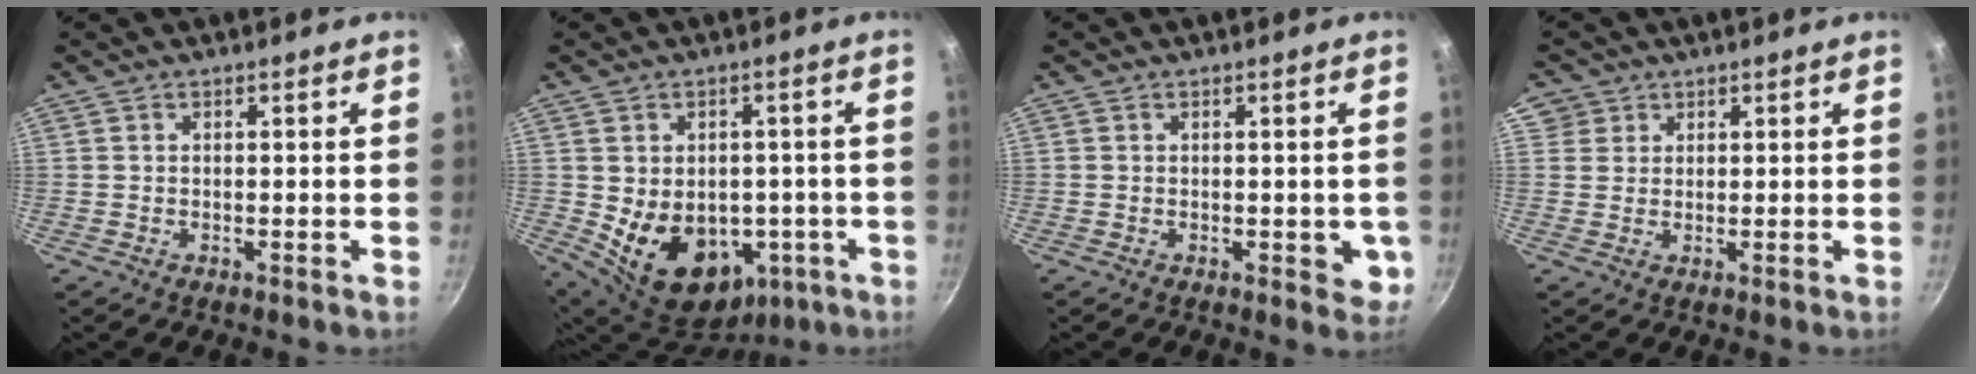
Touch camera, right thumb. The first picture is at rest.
{"total": 16.0, "force": [-3.1, 12.0, 10.2], "torque": [-0.132, 0.003, -0.014]}
{"total": 4.0, "force": [-0.6, 2.5, 3.1], "torque": [-0.021, -0.003, -0.009]}
{"total": 3.9, "force": [1.7, 3.4, 0.5], "torque": [0.020, 0.004, 0.027]}